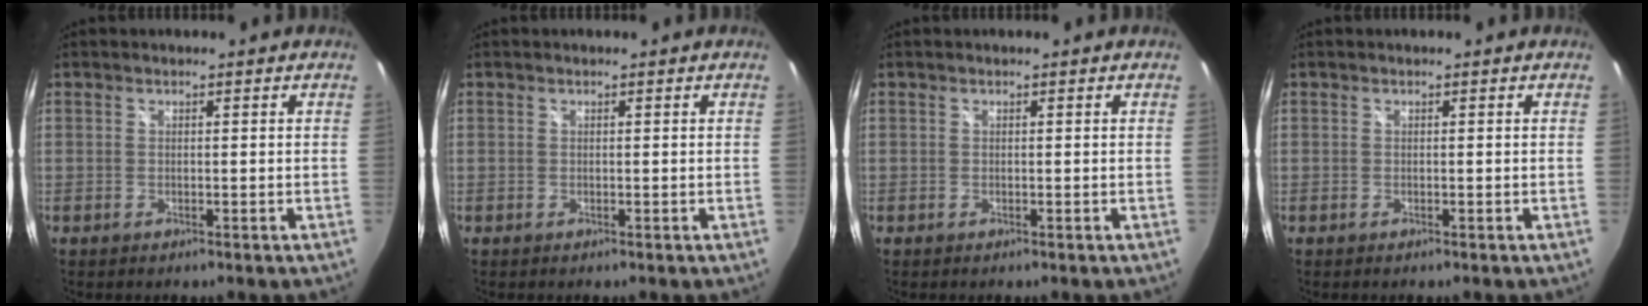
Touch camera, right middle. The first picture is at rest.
{"total": 0.0}
{"total": 0.0}
{"total": 0.0}